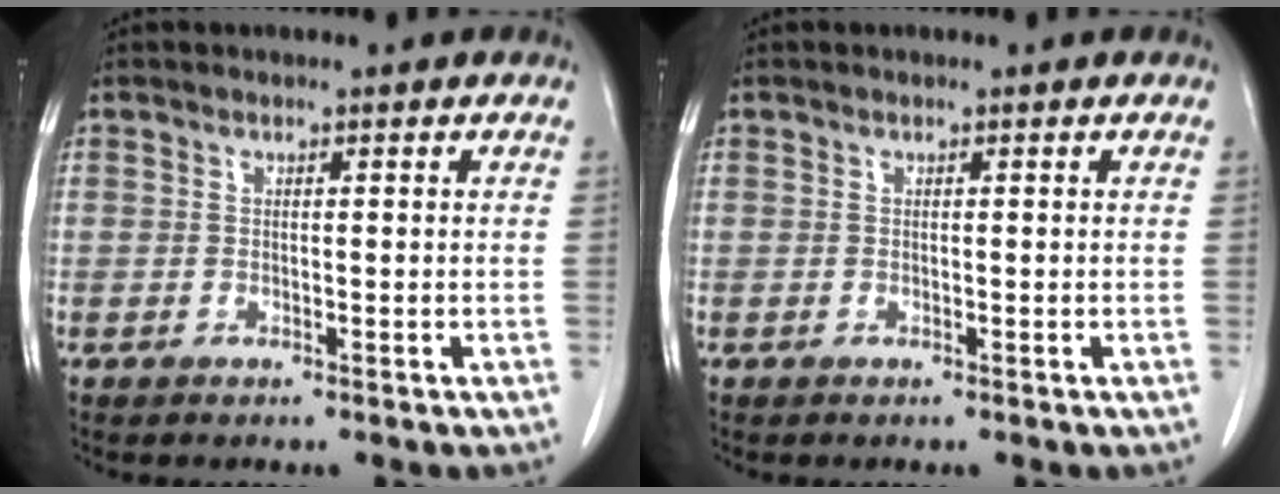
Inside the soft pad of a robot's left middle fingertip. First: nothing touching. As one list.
[{"total": 0.0}]